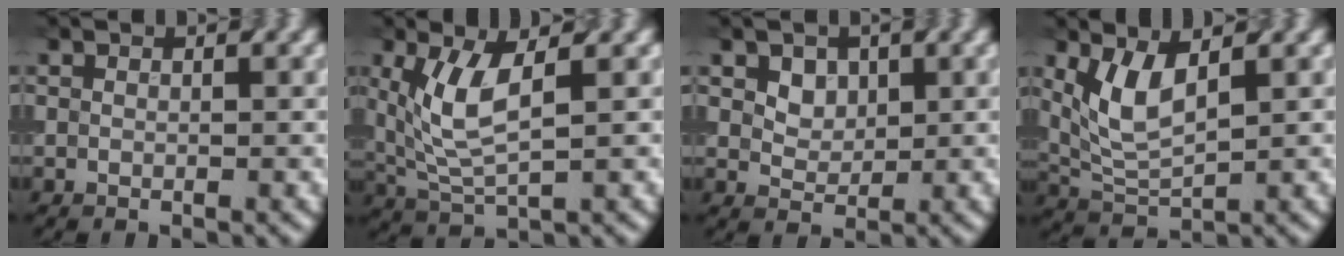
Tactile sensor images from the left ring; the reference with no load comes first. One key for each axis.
{"total": 5.4, "fx": 1.2, "fy": 2.2, "fz": 4.8, "tx": -0.112, "ty": 0.003, "tz": 0.037}
{"total": 2.4, "fx": 0.9, "fy": 1.7, "fz": 1.4, "tx": -0.026, "ty": 0.001, "tz": 0.030}
{"total": 4.5, "fx": 1.5, "fy": 2.0, "fz": 3.8, "tx": -0.091, "ty": 0.004, "tz": 0.041}